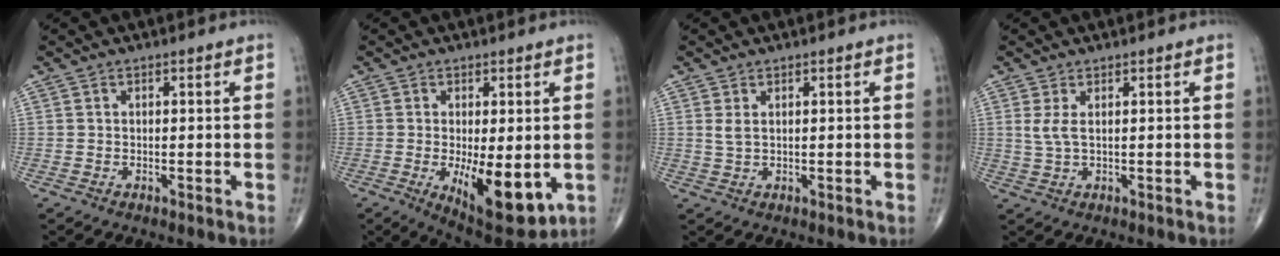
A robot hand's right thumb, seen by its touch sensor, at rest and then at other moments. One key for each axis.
{"total": 12.4, "fx": -2.6, "fy": 4.8, "fz": 11.1, "tx": -0.154, "ty": -0.028, "tz": -0.024}
{"total": 1.4, "fx": 0.6, "fy": 0.5, "fz": 1.2, "tx": -0.030, "ty": 0.004, "tz": 0.018}
{"total": 2.4, "fx": 0.7, "fy": 0.6, "fz": 2.2, "tx": -0.061, "ty": 0.003, "tz": 0.021}